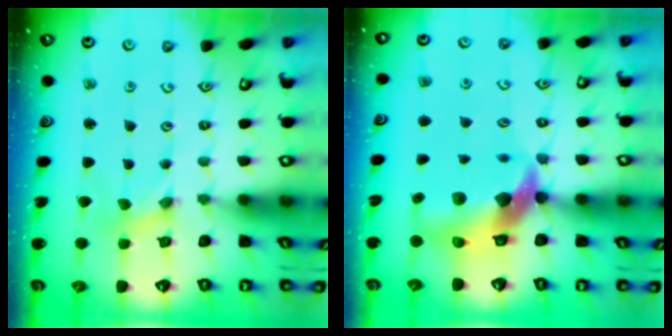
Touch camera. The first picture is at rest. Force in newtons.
{"total": 13.8, "press": 13.6, "slide": 2.0}